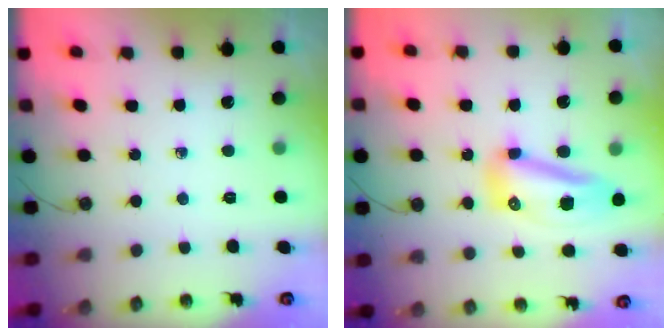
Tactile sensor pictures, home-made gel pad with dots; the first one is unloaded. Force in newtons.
{"total": 11.7, "press": 11.5, "slide": 2.0}